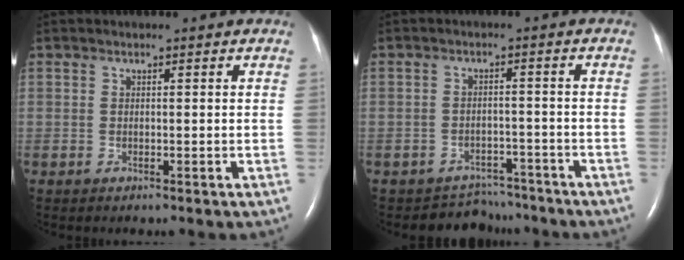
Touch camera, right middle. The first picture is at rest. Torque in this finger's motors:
{"motor_torque": [0.09, -0.10, 0.02, -0.01]}